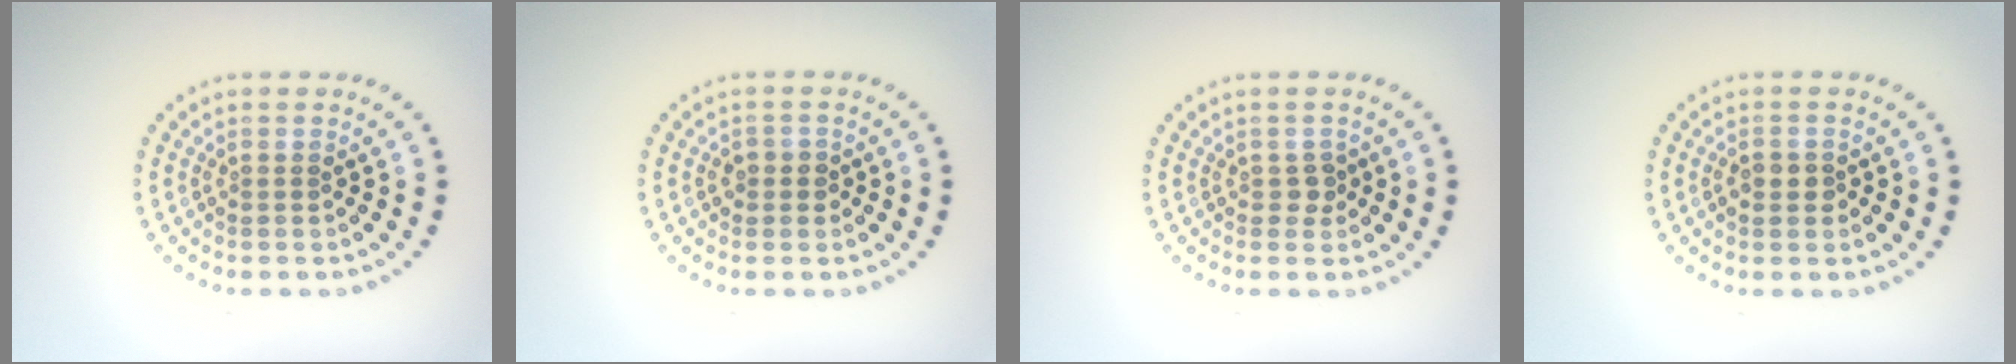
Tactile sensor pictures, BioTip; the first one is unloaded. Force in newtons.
{"total": 1.4, "press": 1.3, "slide": 0.6}
{"total": 1.1, "press": 1.0, "slide": 0.5}
{"total": 1.6, "press": 1.6, "slide": 0.4}